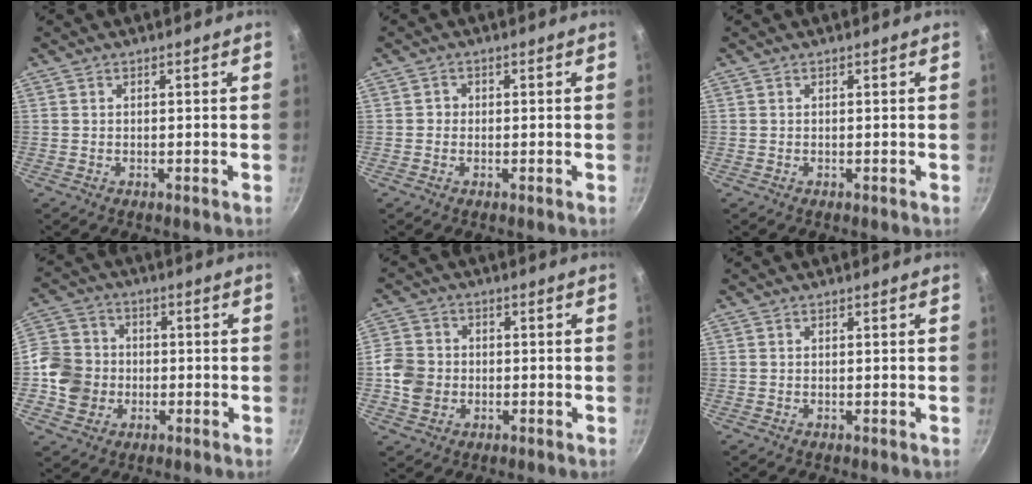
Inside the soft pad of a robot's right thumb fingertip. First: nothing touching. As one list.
[{"total": 1.2, "force": [-0.2, 1.2, 0.3], "torque": [0.002, 0.001, -0.006]}, {"total": 0.0}, {"total": 10.1, "force": [-1.6, 9.1, 3.9], "torque": [-0.046, 0.023, -0.044]}, {"total": 6.9, "force": [-1.3, 6.1, 3.0], "torque": [-0.039, 0.016, -0.035]}, {"total": 0.0}]